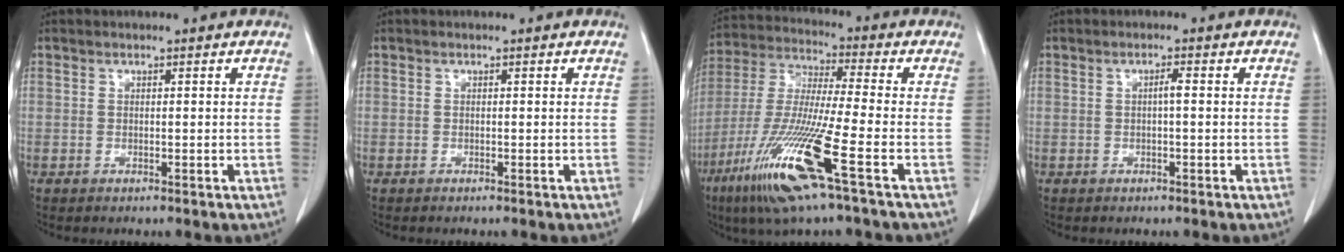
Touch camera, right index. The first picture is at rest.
{"total": 0.0}
{"total": 16.2, "force": [-7.6, -0.2, 14.3], "torque": [-0.311, -0.038, -0.150]}
{"total": 1.2, "force": [0.0, 0.1, 1.2], "torque": [-0.022, 0.003, 0.000]}